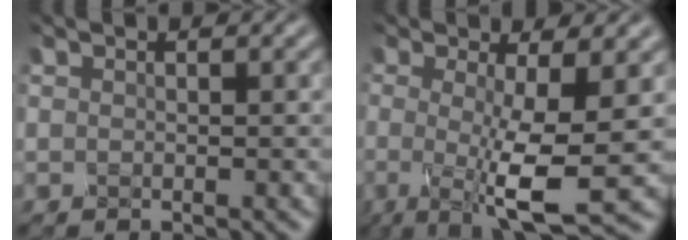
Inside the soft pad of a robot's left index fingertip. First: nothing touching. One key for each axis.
{"total": 7.4, "fx": -1.5, "fy": 1.5, "fz": 7.1, "tx": -0.103, "ty": -0.010, "tz": -0.027}